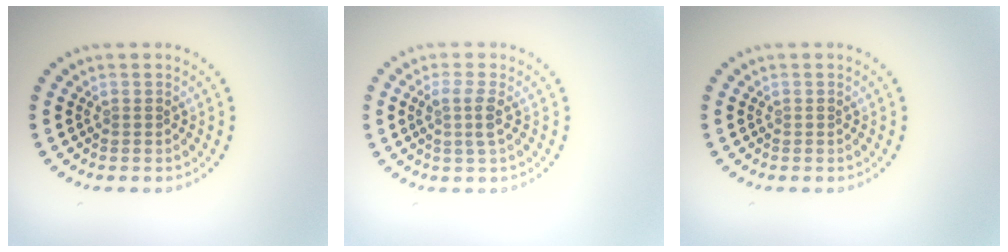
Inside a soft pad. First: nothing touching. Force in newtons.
{"total": 1.9, "press": 1.6, "slide": 1.1}
{"total": 0.0}